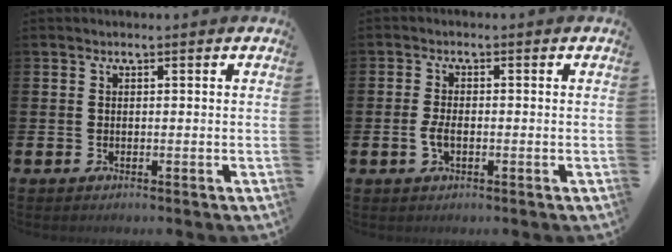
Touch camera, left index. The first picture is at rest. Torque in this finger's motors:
{"motor_torque": [0.81, 0.17, 0.11, 0.11]}